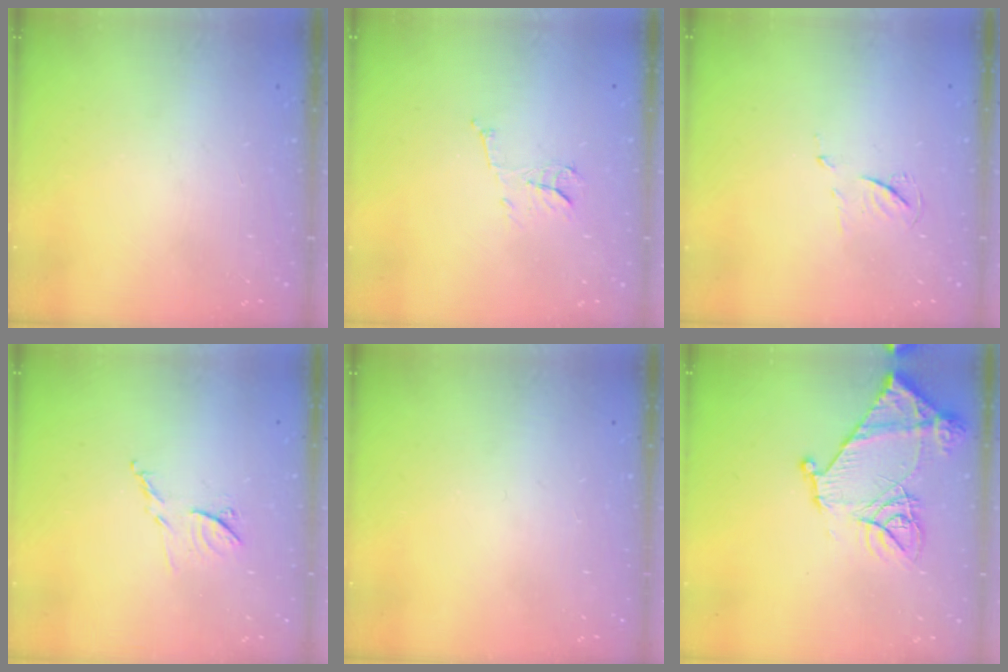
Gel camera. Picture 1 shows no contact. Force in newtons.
{"total": 6.0, "press": 6.0, "slide": 0.5}
{"total": 5.6, "press": 5.6, "slide": 0.8}
{"total": 7.7, "press": 7.7, "slide": 0.5}
{"total": 0.0}
{"total": 14.8, "press": 14.7, "slide": 1.6}